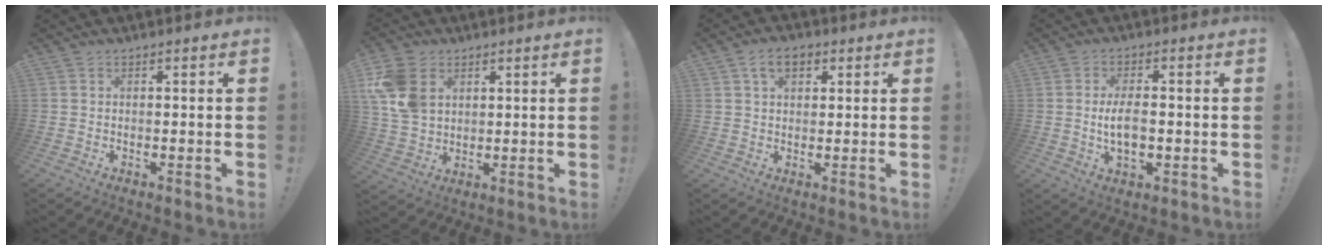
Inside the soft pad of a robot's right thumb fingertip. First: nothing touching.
{"total": 13.0, "force": [4.6, 9.7, 7.4], "torque": [-0.147, -0.007, 0.095]}
{"total": 6.1, "force": [2.6, 3.8, 4.0], "torque": [-0.062, 0.003, 0.047]}
{"total": 6.7, "force": [-0.6, 3.3, 5.8], "torque": [-0.099, -0.005, -0.017]}